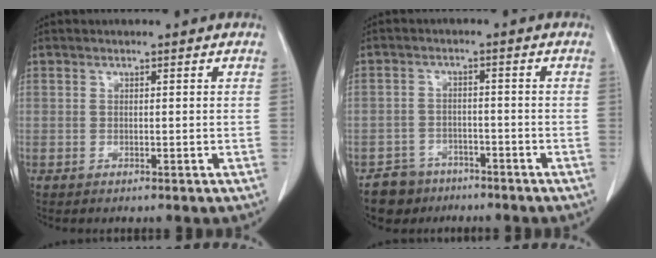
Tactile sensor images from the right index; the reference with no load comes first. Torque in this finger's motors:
{"motor_torque": [-0.29, -0.07, -0.67, -0.13]}